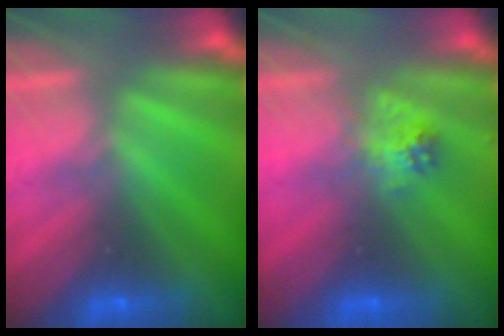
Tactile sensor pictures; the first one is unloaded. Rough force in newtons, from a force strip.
{"total": 2.3}